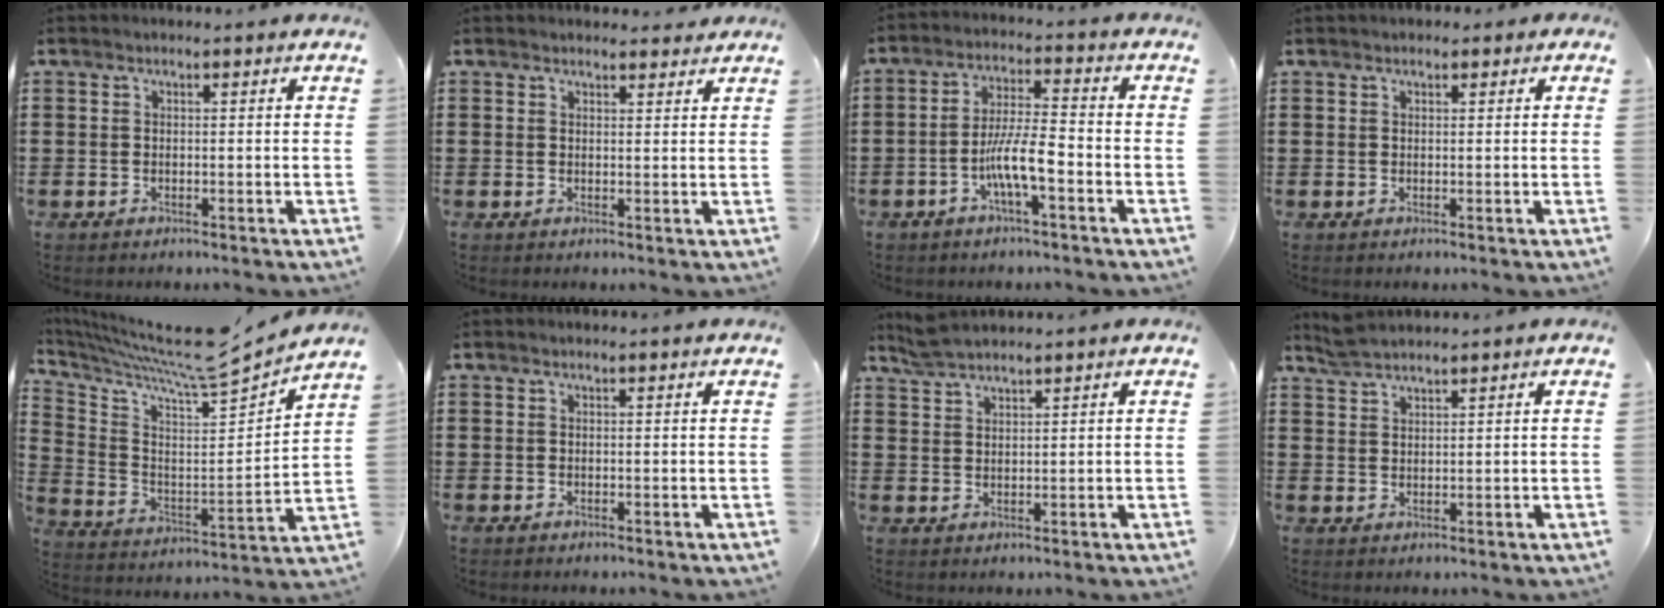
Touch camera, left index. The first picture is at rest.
{"total": 1.8, "force": [1.7, 0.5, 0.2], "torque": [0.001, -0.001, 0.032]}
{"total": 7.0, "force": [-2.9, 1.2, 6.3], "torque": [-0.125, 0.001, -0.057]}
{"total": 0.9, "force": [0.6, 0.6, 0.4], "torque": [-0.009, 0.006, 0.011]}
{"total": 8.7, "force": [8.0, 0.4, 3.4], "torque": [-0.097, -0.068, 0.130]}
{"total": 0.0}
{"total": 3.1, "force": [2.9, 0.3, 1.0], "torque": [-0.028, -0.002, 0.057]}
{"total": 2.7, "force": [2.6, 0.2, 0.7], "torque": [-0.020, 0.001, 0.050]}